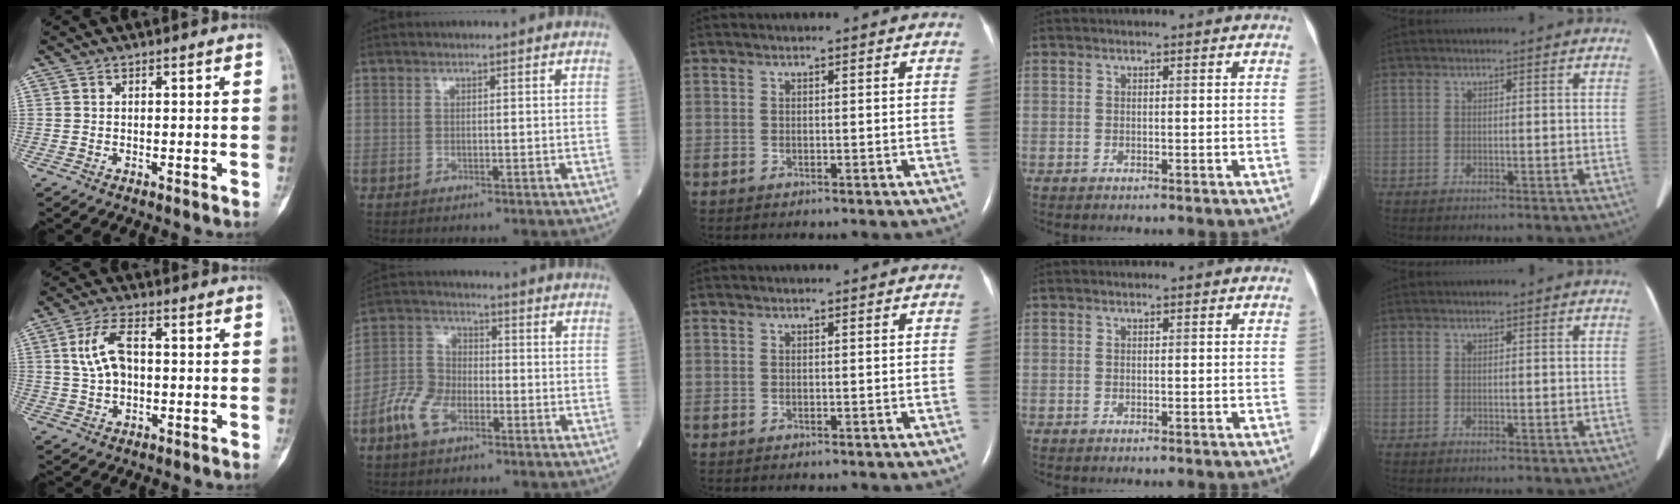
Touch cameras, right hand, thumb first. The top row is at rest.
{"thumb": {"total": 7.1, "force": [0.9, 4.0, 5.8], "torque": [-0.108, 0.019, 0.015]}, "index": {"total": 7.6, "force": [-3.7, 4.6, 4.9], "torque": [-0.112, 0.011, -0.078]}}